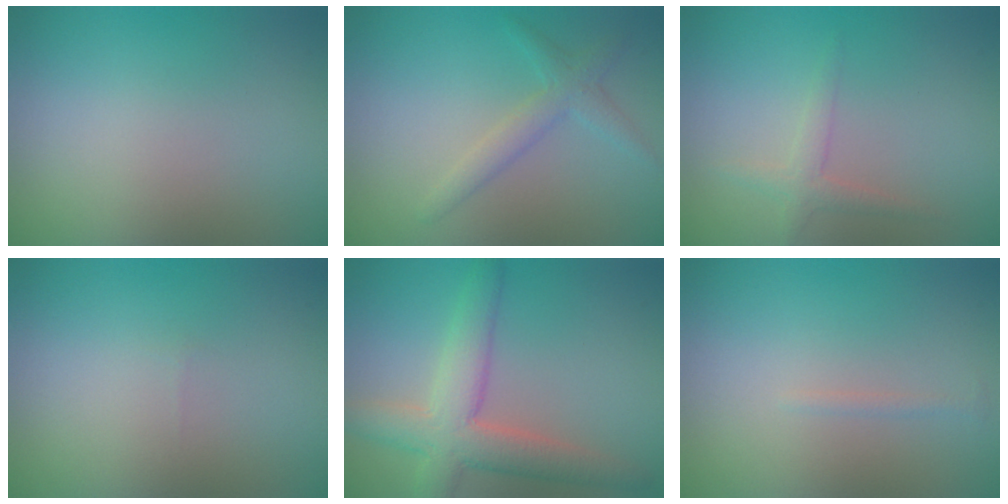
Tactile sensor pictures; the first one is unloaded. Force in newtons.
{"total": 2.3, "press": 2.3, "slide": 0.1}
{"total": 1.6, "press": 1.6, "slide": 0.0}
{"total": 0.0}
{"total": 6.0, "press": 5.9, "slide": 0.5}
{"total": 0.5, "press": 0.5, "slide": 0.0}